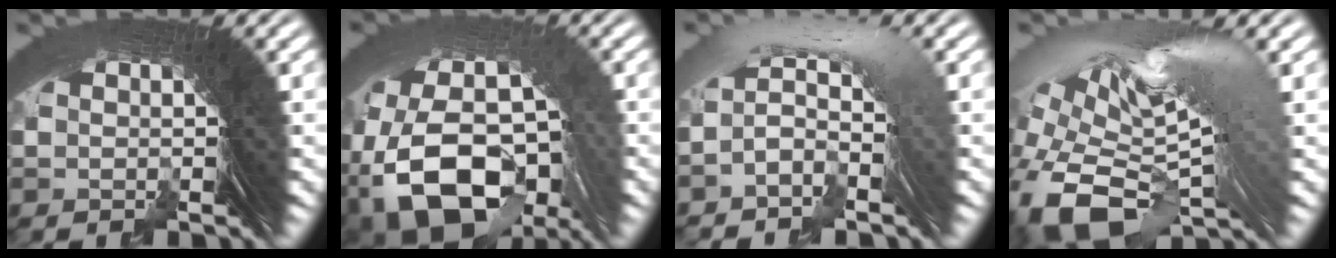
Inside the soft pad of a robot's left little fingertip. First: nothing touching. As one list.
[{"total": 12.1, "force": [-3.8, 8.2, 8.1], "torque": [-0.191, -0.064, -0.034]}, {"total": 5.0, "force": [0.4, 2.9, 4.1], "torque": [-0.064, 0.028, -0.014]}, {"total": 8.3, "force": [-1.0, 4.0, 7.2], "torque": [-0.141, -0.020, 0.000]}]